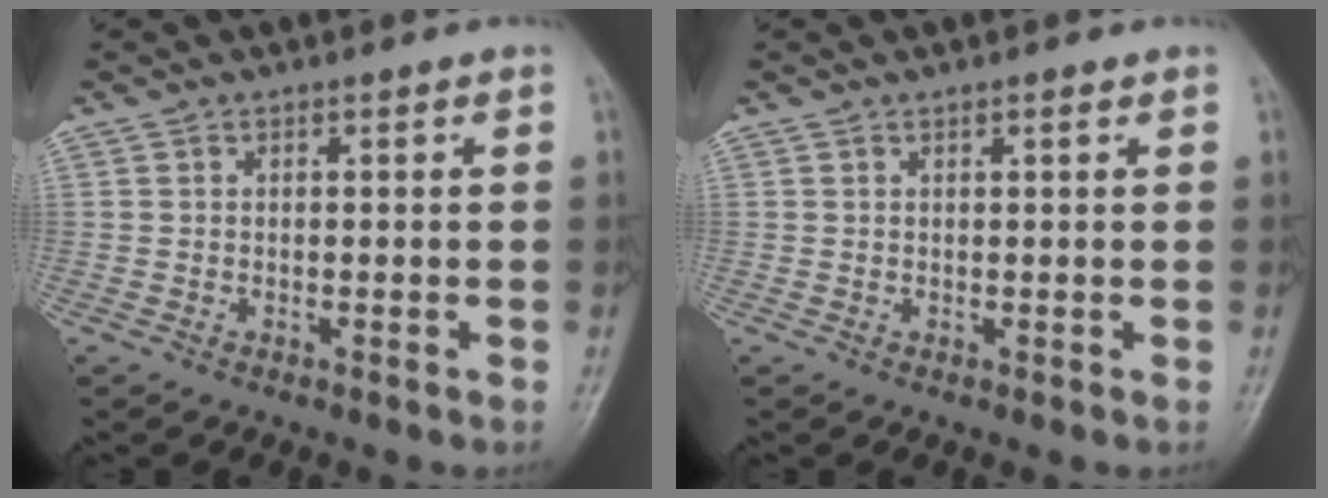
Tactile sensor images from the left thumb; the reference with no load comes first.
{"total": 0.8, "force": [0.5, 0.2, 0.6], "torque": [-0.009, -0.001, 0.007]}